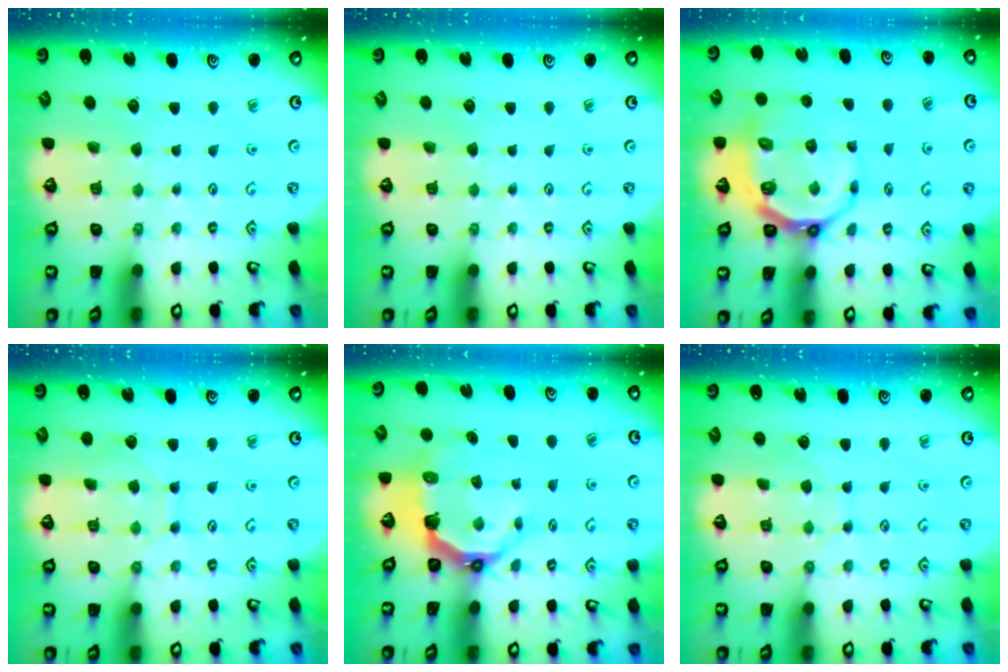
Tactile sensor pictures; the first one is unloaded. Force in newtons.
{"total": 0.0}
{"total": 10.0, "press": 9.2, "slide": 3.8}
{"total": 5.9, "press": 5.9, "slide": 0.6}
{"total": 6.5, "press": 4.9, "slide": 4.4}
{"total": 6.0, "press": 6.0, "slide": 0.5}